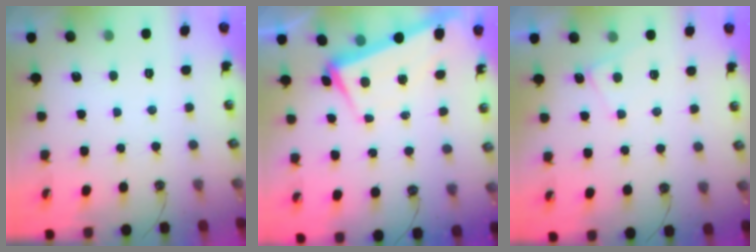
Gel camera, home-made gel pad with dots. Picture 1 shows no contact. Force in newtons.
{"total": 3.3, "press": 2.9, "slide": 1.6}
{"total": 4.0, "press": 4.0, "slide": 0.4}